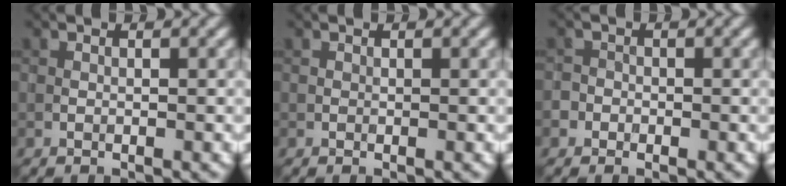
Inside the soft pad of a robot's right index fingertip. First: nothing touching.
{"total": 0.0}
{"total": 1.7, "force": [-0.8, 1.5, 0.1], "torque": [0.013, 0.006, -0.019]}